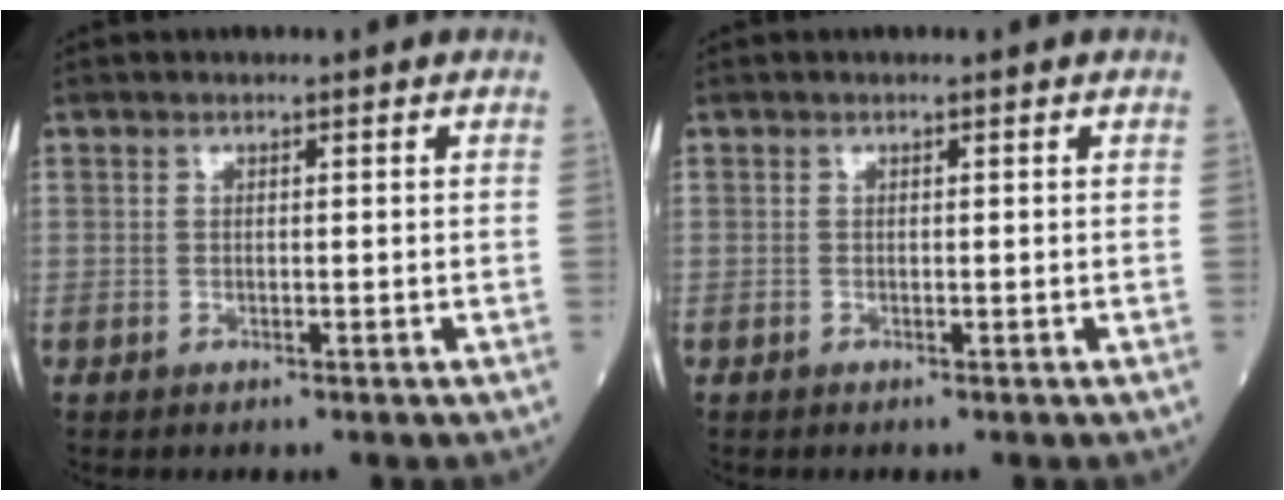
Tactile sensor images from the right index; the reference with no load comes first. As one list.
[{"total": 0.0}]